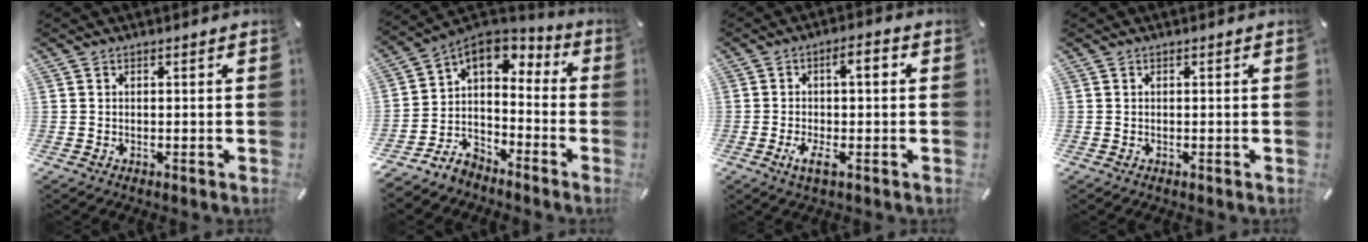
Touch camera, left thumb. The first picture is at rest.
{"total": 7.0, "force": [-2.2, 6.3, 2.2], "torque": [-0.052, 0.005, -0.036]}
{"total": 7.5, "force": [-0.7, 2.1, 7.2], "torque": [-0.123, -0.002, -0.020]}
{"total": 0.0}